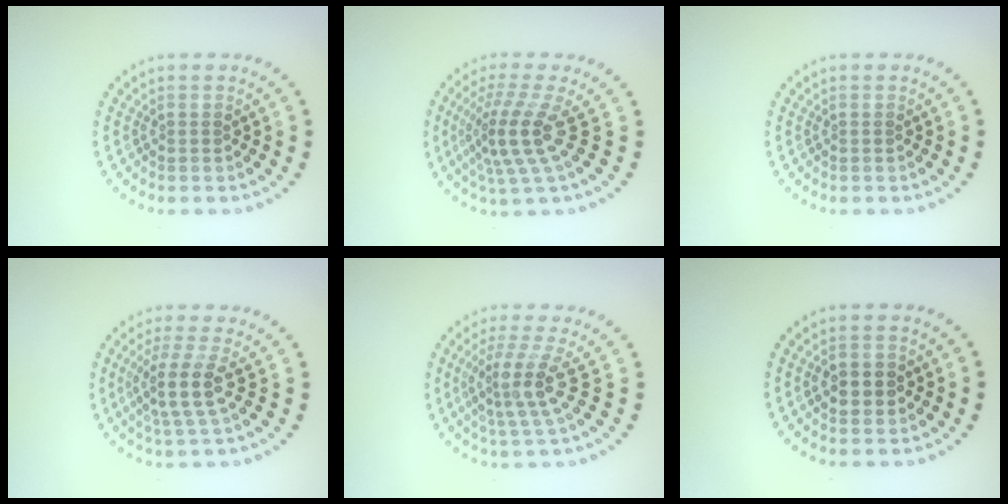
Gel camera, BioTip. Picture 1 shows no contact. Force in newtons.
{"total": 4.3, "press": 3.0, "slide": 3.1}
{"total": 0.0}
{"total": 3.5, "press": 2.7, "slide": 2.2}
{"total": 4.0, "press": 2.8, "slide": 2.8}
{"total": 2.7, "press": 2.7, "slide": 0.5}